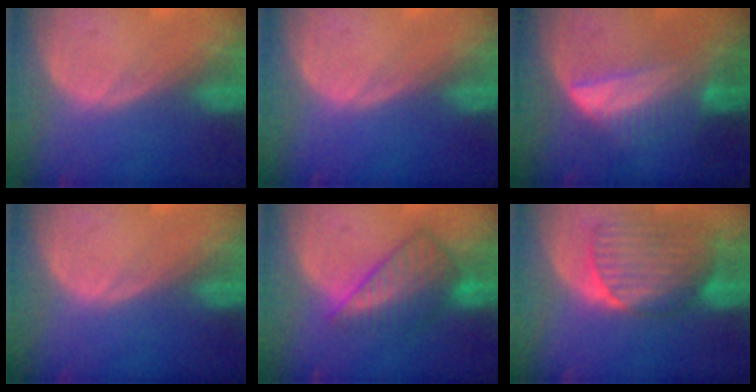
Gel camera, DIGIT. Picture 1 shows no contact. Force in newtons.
{"total": 0.0}
{"total": 6.5, "press": 6.1, "slide": 2.2}
{"total": 0.0}
{"total": 7.3, "press": 6.9, "slide": 2.2}
{"total": 9.0, "press": 8.4, "slide": 3.3}